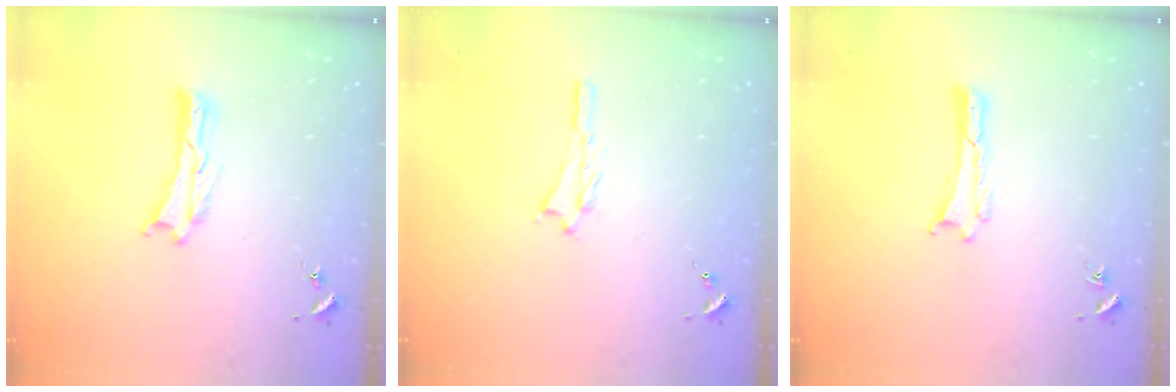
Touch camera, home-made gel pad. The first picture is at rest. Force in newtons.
{"total": 0.7, "press": 0.7, "slide": 0.1}
{"total": 0.0}